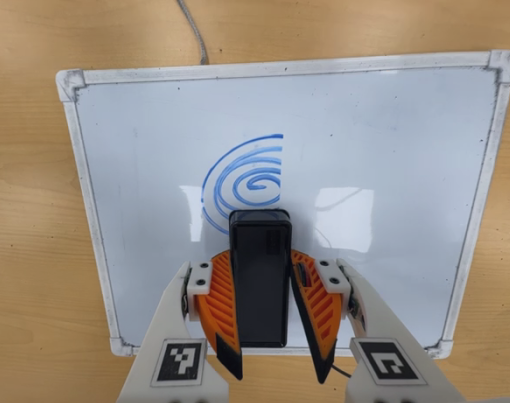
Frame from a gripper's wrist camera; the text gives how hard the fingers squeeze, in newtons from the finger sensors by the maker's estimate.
{"total": 7.9, "left": 6.8, "right": 9.1}